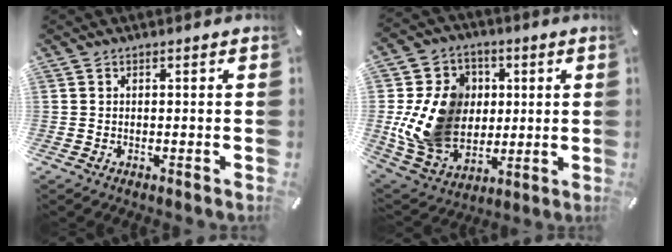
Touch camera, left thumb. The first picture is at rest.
{"total": 17.8, "force": [0.5, 15.2, 9.1], "torque": [-0.205, 0.008, 0.016]}